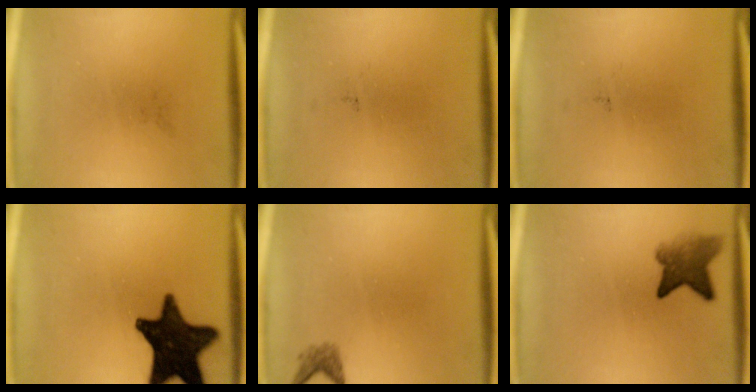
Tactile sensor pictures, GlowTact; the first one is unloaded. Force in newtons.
{"total": 0.0}
{"total": 0.0}
{"total": 16.8}
{"total": 1.4}
{"total": 5.2}